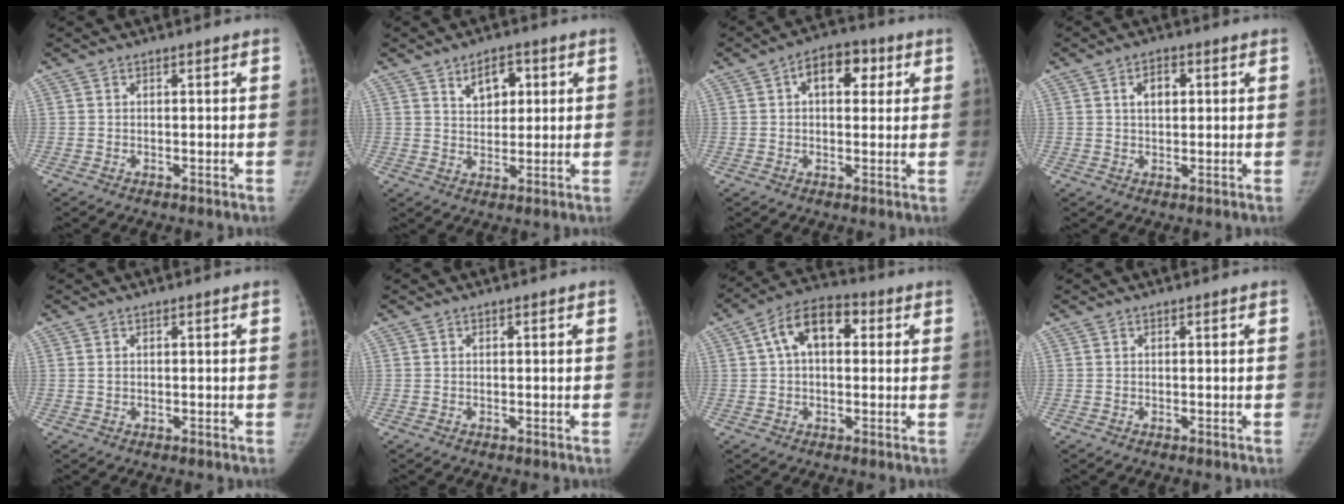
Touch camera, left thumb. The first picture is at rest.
{"total": 6.0, "force": [2.6, 3.8, 3.8], "torque": [-0.029, -0.012, 0.041]}
{"total": 8.1, "force": [2.5, 5.1, 5.8], "torque": [-0.052, 0.010, 0.029]}
{"total": 4.0, "force": [1.2, 2.5, 2.9], "torque": [-0.037, 0.004, 0.018]}
{"total": 0.6, "force": [0.1, 0.5, 0.4], "torque": [-0.007, 0.000, 0.003]}
{"total": 0.0}
{"total": 10.6, "force": [2.5, 6.5, 8.0], "torque": [-0.122, 0.028, 0.031]}
{"total": 0.0}